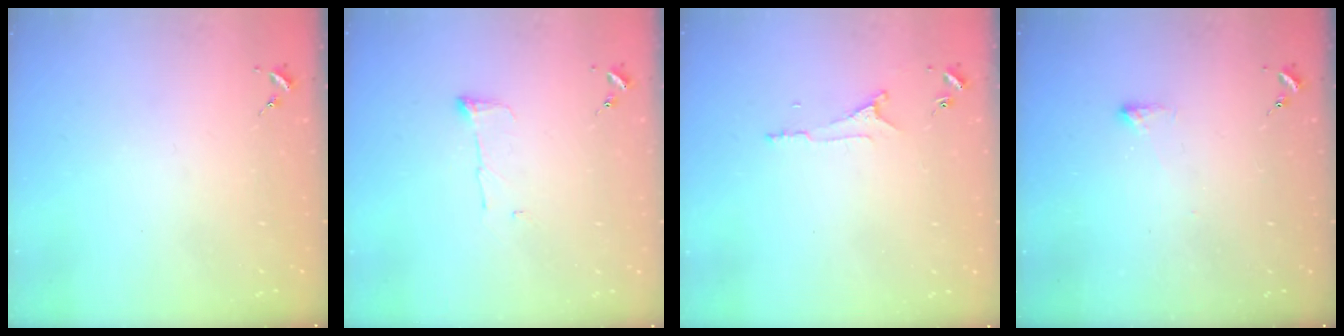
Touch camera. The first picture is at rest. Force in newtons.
{"total": 4.8, "press": 4.7, "slide": 0.7}
{"total": 5.8, "press": 5.8, "slide": 0.7}
{"total": 2.7, "press": 2.6, "slide": 0.5}